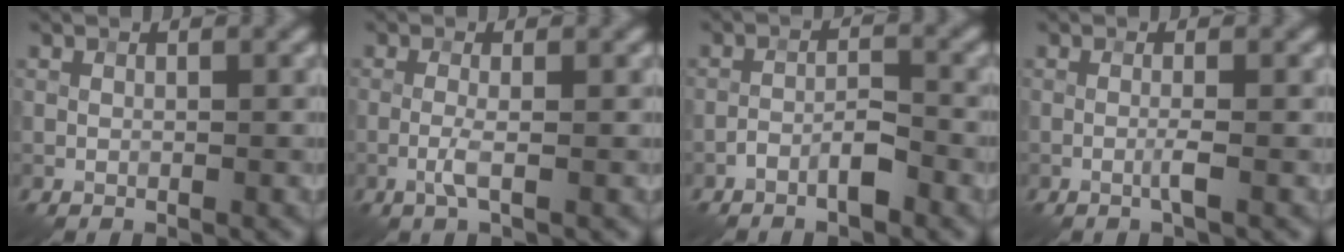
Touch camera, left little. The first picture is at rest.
{"total": 1.7, "force": [-0.6, 0.1, 1.6], "torque": [-0.036, 0.002, -0.017]}
{"total": 2.4, "force": [-1.6, 0.7, 1.6], "torque": [-0.027, 0.009, -0.031]}
{"total": 1.2, "force": [-0.4, 0.0, 1.1], "torque": [-0.021, 0.003, -0.013]}